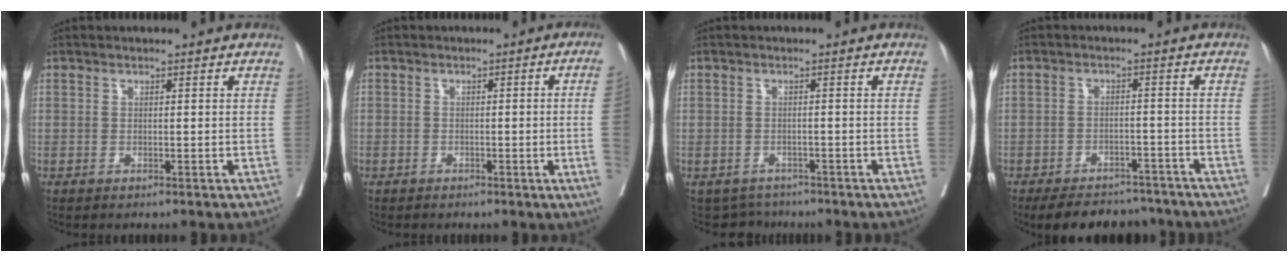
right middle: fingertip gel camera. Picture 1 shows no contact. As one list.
[{"total": 4.5, "force": [-1.0, -1.1, 4.3], "torque": [-0.047, -0.003, -0.017]}, {"total": 3.3, "force": [-2.9, 1.5, -0.6], "torque": [0.009, 0.002, -0.044]}, {"total": 11.1, "force": [-9.6, 4.5, 3.2], "torque": [-0.038, 0.008, -0.124]}]